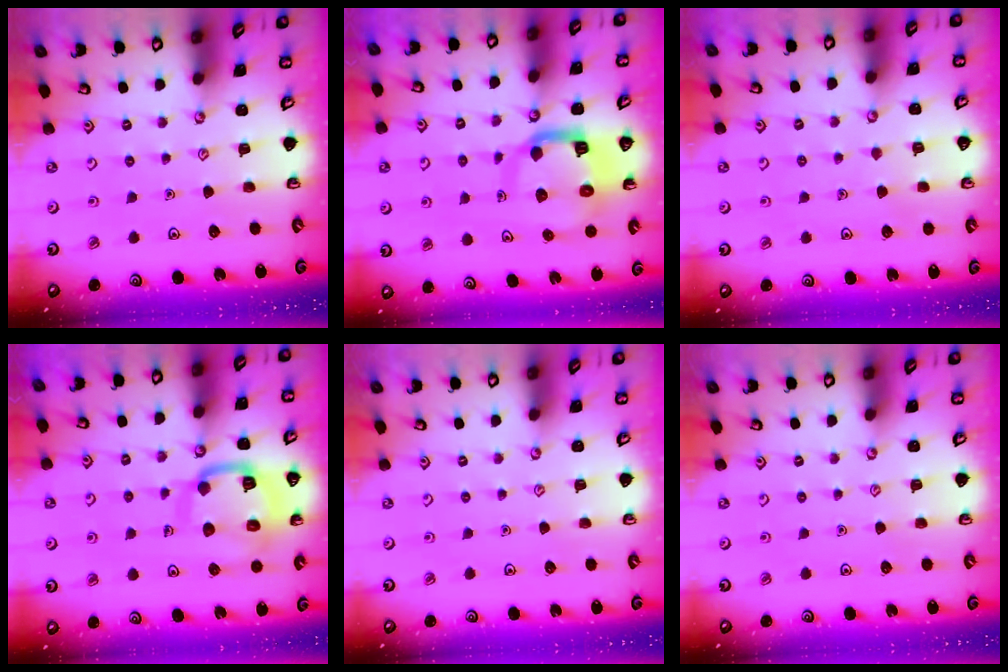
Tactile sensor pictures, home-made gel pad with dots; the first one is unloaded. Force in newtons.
{"total": 10.5, "press": 10.4, "slide": 1.2}
{"total": 2.4, "press": 2.4, "slide": 0.2}
{"total": 14.2, "press": 14.1, "slide": 1.5}
{"total": 0.0}
{"total": 0.0}